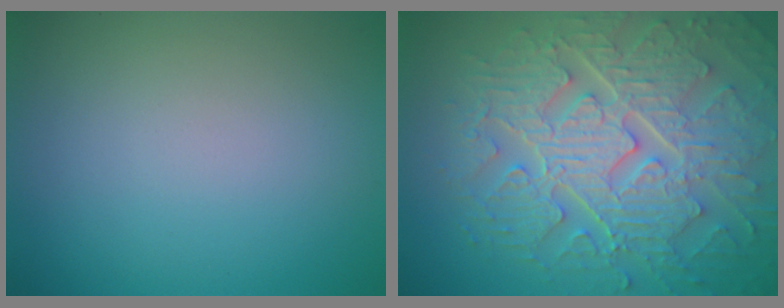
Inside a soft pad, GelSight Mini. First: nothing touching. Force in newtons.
{"total": 9.4, "press": 6.9, "slide": 6.4}